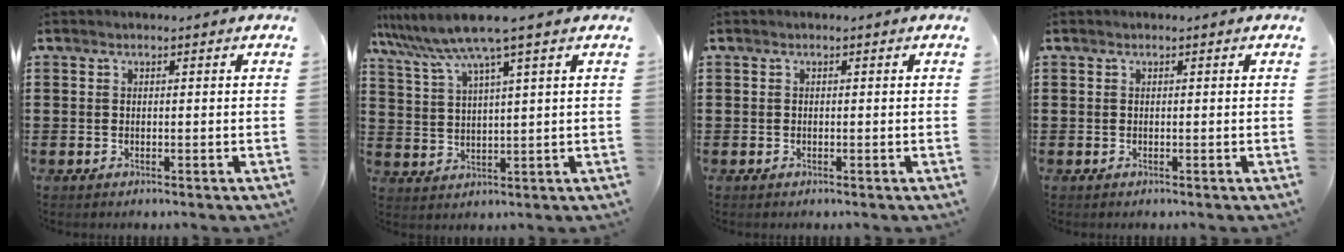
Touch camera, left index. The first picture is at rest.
{"total": 7.0, "force": [5.1, -0.4, 4.8], "torque": [-0.109, -0.021, 0.086]}
{"total": 0.0}
{"total": 0.0}